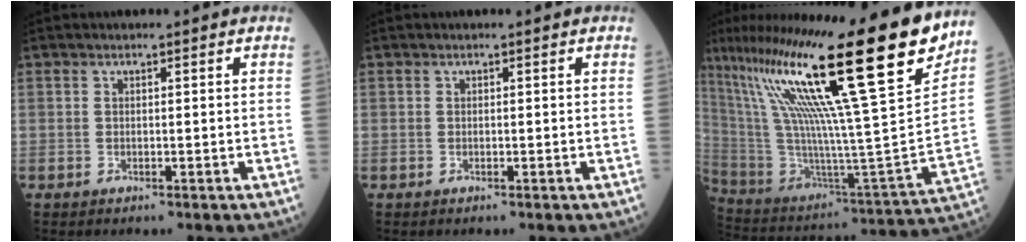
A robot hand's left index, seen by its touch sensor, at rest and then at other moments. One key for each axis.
{"total": 0.0}
{"total": 32.5, "fx": 22.0, "fy": -1.2, "fz": 23.9, "tx": -0.426, "ty": -0.050, "tz": 0.354}